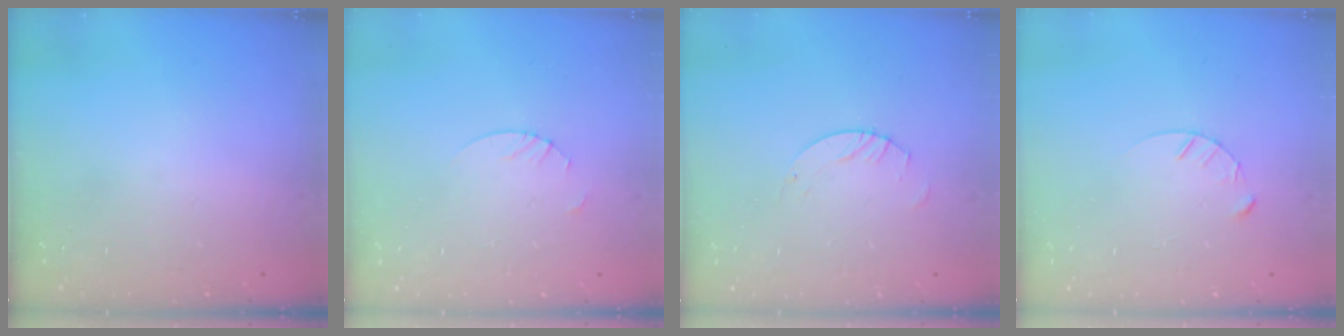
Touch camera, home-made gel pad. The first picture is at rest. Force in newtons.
{"total": 1.9, "press": 1.9, "slide": 0.2}
{"total": 2.5, "press": 2.5, "slide": 0.1}
{"total": 3.4, "press": 3.4, "slide": 0.3}